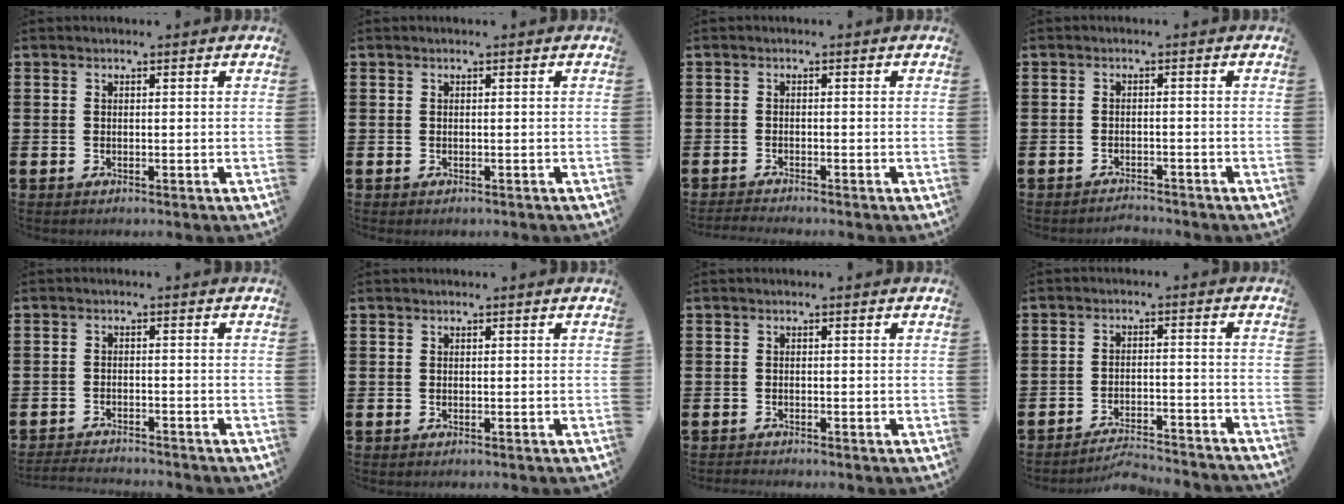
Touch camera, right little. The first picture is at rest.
{"total": 0.0}
{"total": 1.1, "force": [-1.1, -0.1, 0.1], "torque": [-0.004, 0.000, -0.022]}
{"total": 1.6, "force": [-1.6, 0.0, -0.1], "torque": [-0.002, 0.004, -0.036]}
{"total": 2.2, "force": [-2.2, -0.1, -0.1], "torque": [-0.003, 0.002, -0.048]}
{"total": 0.0}
{"total": 0.6, "force": [-0.6, 0.0, -0.1], "torque": [0.000, -0.002, -0.012]}
{"total": 3.9, "force": [-3.9, -0.1, 0.5], "torque": [-0.011, 0.001, -0.082]}